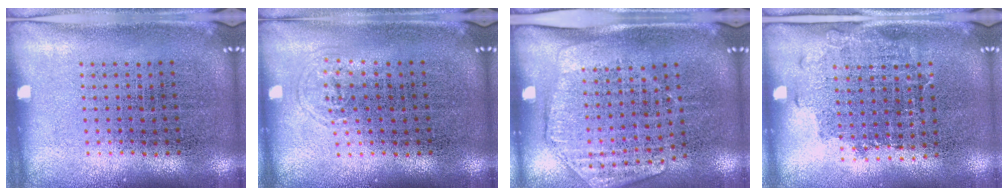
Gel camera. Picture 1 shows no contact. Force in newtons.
{"total": 0.6, "press": 0.5, "slide": 0.3}
{"total": 1.7, "press": 1.4, "slide": 0.9}
{"total": 1.3, "press": 1.1, "slide": 0.8}